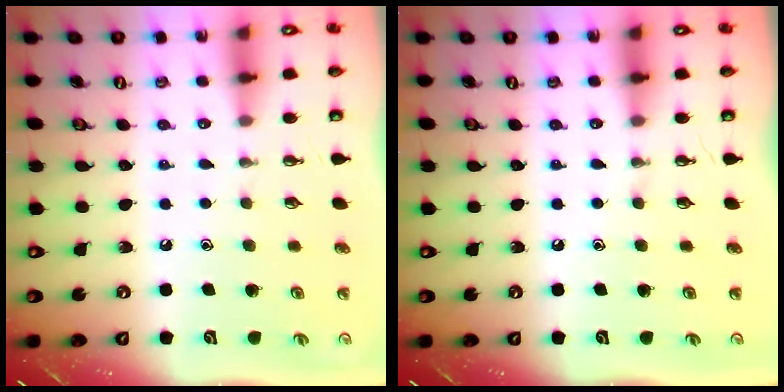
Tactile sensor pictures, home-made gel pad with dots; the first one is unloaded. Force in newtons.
{"total": 0.0}